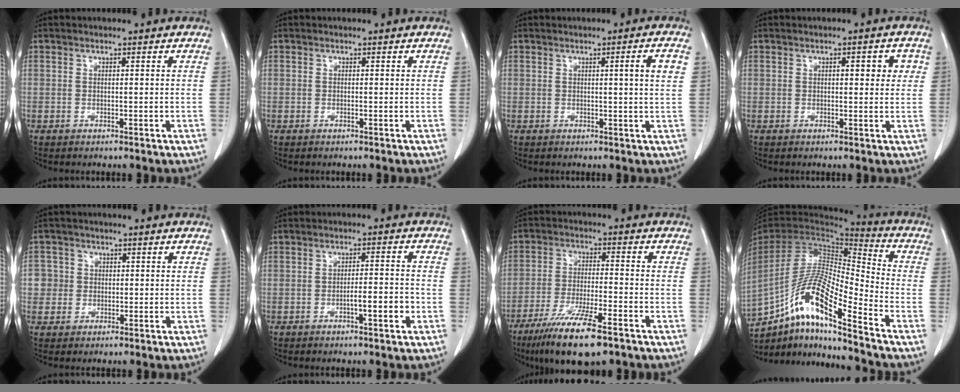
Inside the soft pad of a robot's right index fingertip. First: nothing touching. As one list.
[{"total": 0.0}, {"total": 3.3, "force": [0.9, -0.5, 3.2], "torque": [-0.045, -0.002, 0.011]}, {"total": 3.4, "force": [0.9, 1.2, 3.0], "torque": [-0.034, 0.006, 0.009]}, {"total": 3.5, "force": [0.0, 3.5, 0.1], "torque": [0.014, 0.011, -0.001]}, {"total": 4.1, "force": [-1.6, 0.4, 3.7], "torque": [-0.053, 0.001, -0.025]}, {"total": 12.7, "force": [-8.5, 1.8, 9.2], "torque": [-0.167, -0.032, -0.143]}, {"total": 16.6, "force": [-11.3, 0.9, 12.2], "torque": [-0.242, -0.002, -0.205]}]